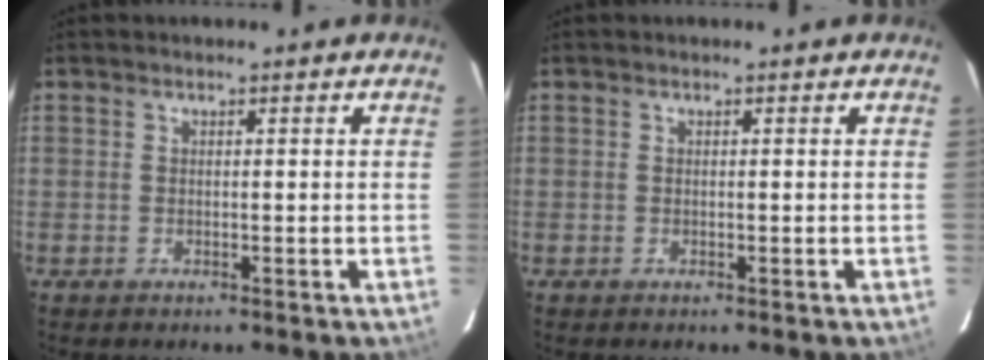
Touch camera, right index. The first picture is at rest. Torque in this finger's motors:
{"motor_torque": [0.00, 0.00, 0.00, 0.00]}